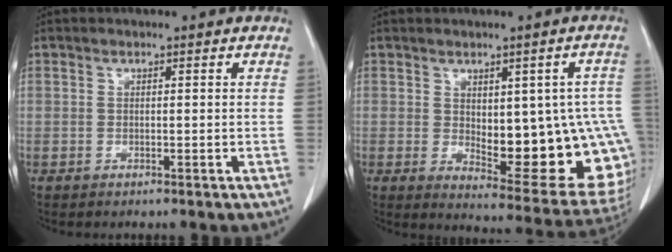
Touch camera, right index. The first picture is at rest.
{"total": 18.2, "force": [-1.4, 6.8, 16.8], "torque": [-0.149, 0.010, 0.011]}